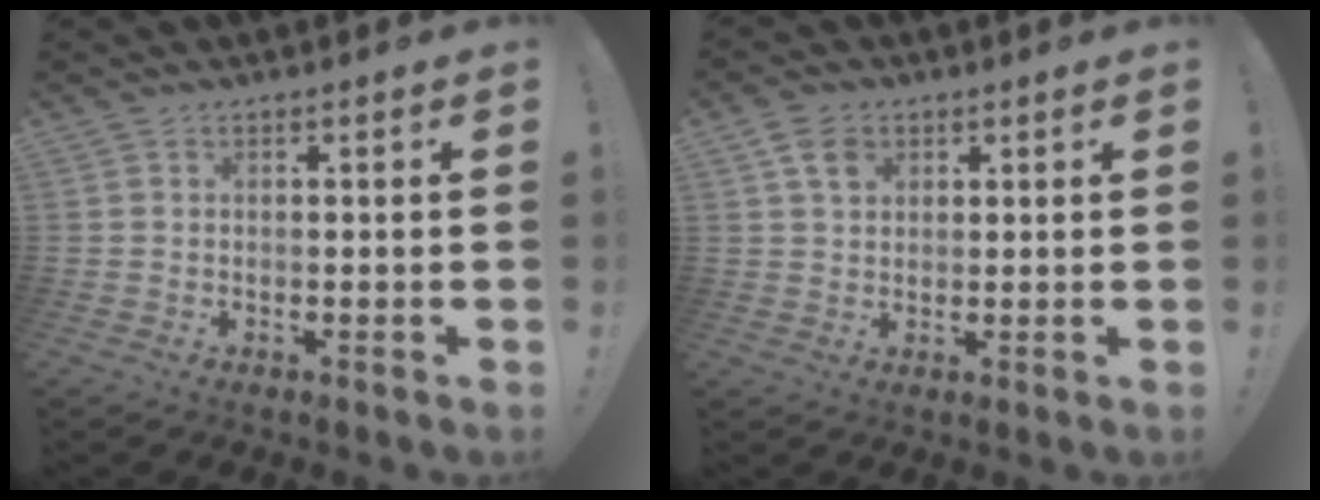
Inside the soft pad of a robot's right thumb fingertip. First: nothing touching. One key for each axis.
{"total": 5.5, "fx": 2.6, "fy": 4.0, "fz": 2.6, "tx": -0.042, "ty": -0.001, "tz": 0.049}